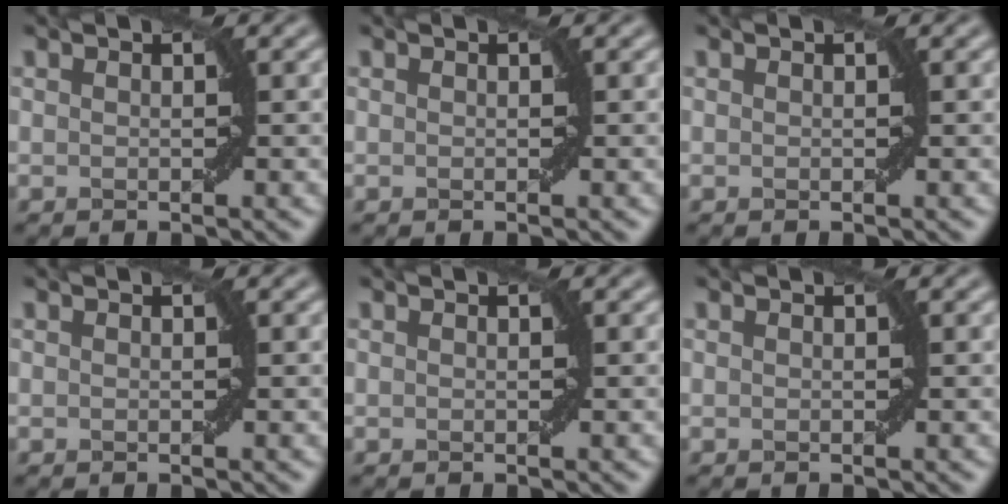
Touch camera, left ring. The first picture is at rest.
{"total": 0.0}
{"total": 0.0}
{"total": 0.0}
{"total": 0.0}
{"total": 0.0}